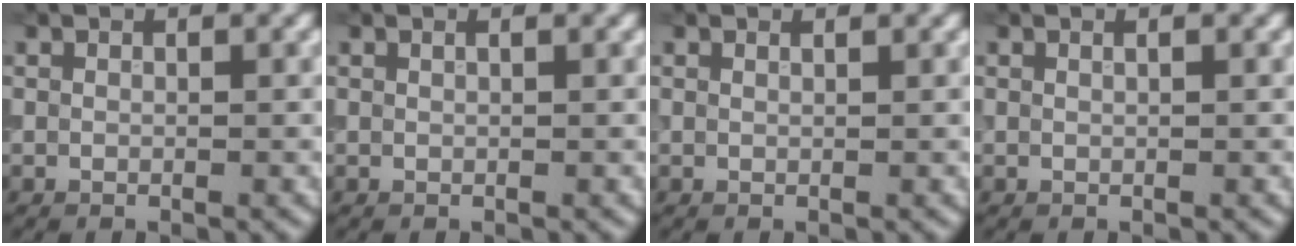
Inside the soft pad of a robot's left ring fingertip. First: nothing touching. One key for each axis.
{"total": 0.7, "fx": 0.4, "fy": 0.3, "fz": 0.5, "tx": -0.004, "ty": -0.001, "tz": 0.002}
{"total": 0.9, "fx": 0.7, "fy": 0.3, "fz": 0.5, "tx": -0.005, "ty": -0.002, "tz": 0.004}
{"total": 0.8, "fx": 0.4, "fy": 0.3, "fz": 0.6, "tx": -0.004, "ty": -0.002, "tz": 0.000}